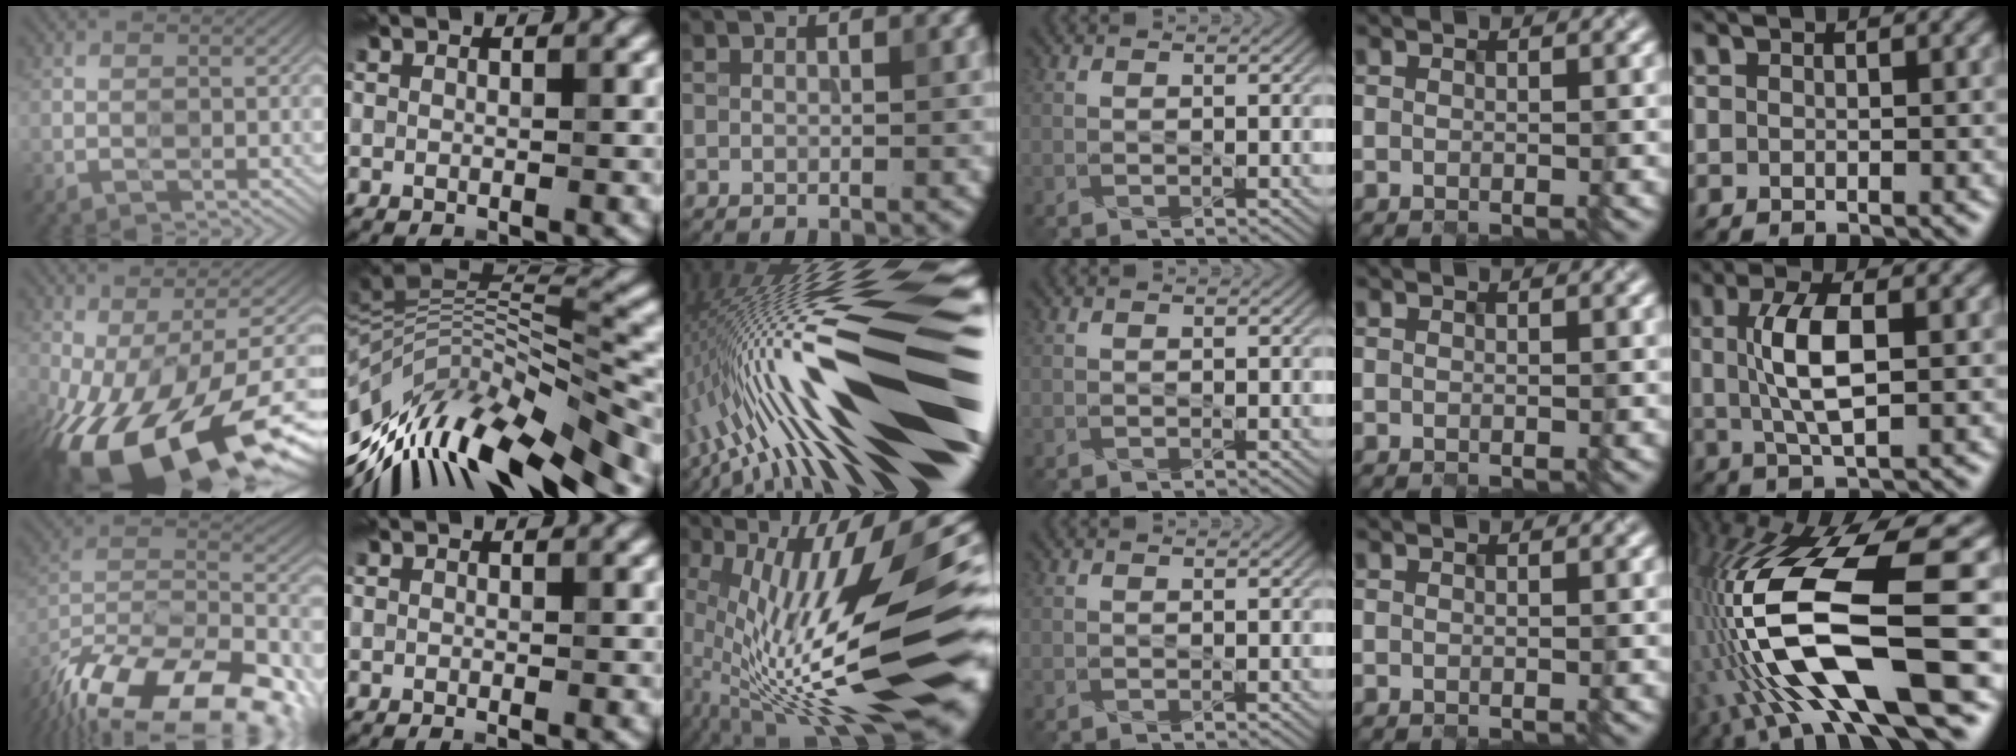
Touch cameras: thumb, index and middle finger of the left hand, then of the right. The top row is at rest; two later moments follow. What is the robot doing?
{"motion": "extract", "object": "connector and pipe"}